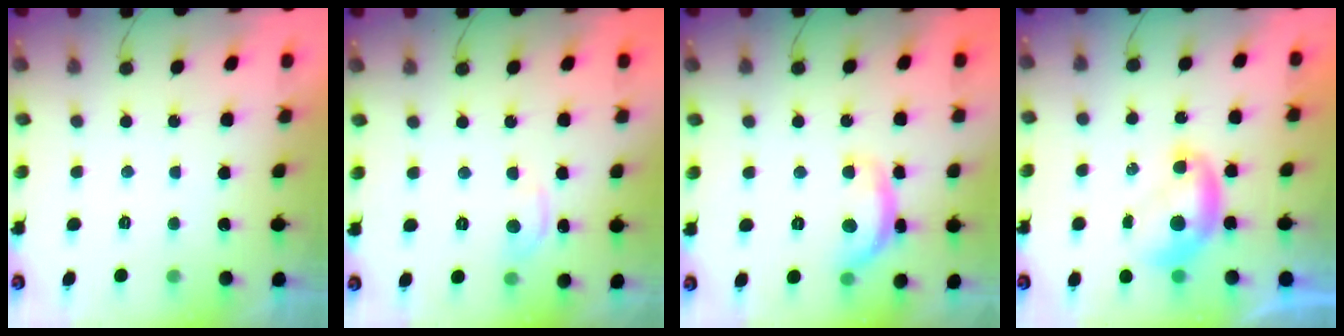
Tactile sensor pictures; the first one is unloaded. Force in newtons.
{"total": 4.4, "press": 4.4, "slide": 0.5}
{"total": 12.1, "press": 12.1, "slide": 0.6}
{"total": 7.0, "press": 7.0, "slide": 0.3}